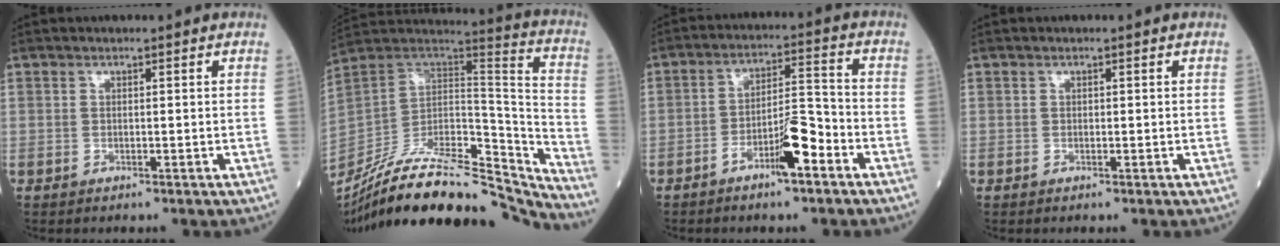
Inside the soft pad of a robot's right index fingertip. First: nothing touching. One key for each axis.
{"total": 29.9, "fx": -26.3, "fy": 5.4, "fz": 13.1, "tx": -0.198, "ty": -0.006, "tz": -0.410}
{"total": 7.4, "fx": -4.1, "fy": 1.3, "fz": 6.1, "tx": -0.107, "ty": 0.013, "tz": -0.068}
{"total": 0.0}